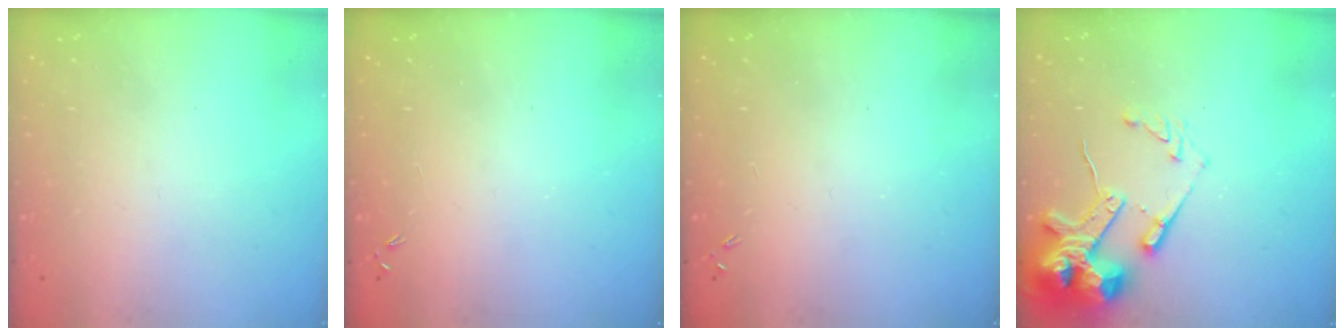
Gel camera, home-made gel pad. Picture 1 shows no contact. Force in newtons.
{"total": 0.0}
{"total": 0.0}
{"total": 14.8, "press": 14.7, "slide": 2.2}